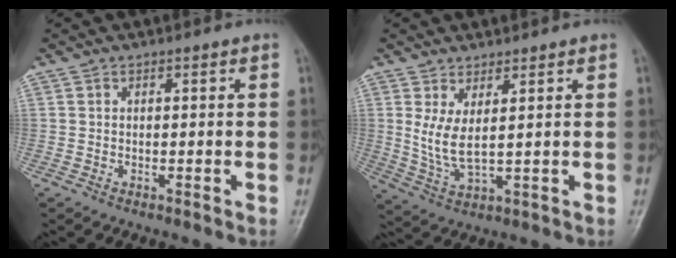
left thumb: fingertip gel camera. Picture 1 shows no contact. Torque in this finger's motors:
{"motor_torque": [-0.04, 0.40, 0.87, -0.17, 0.28]}